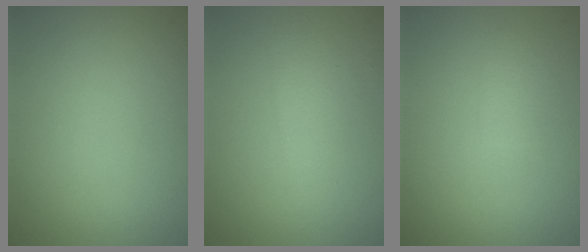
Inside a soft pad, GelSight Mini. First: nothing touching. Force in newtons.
{"total": 1.8, "press": 1.8, "slide": 0.1}
{"total": 1.2, "press": 1.2, "slide": 0.1}